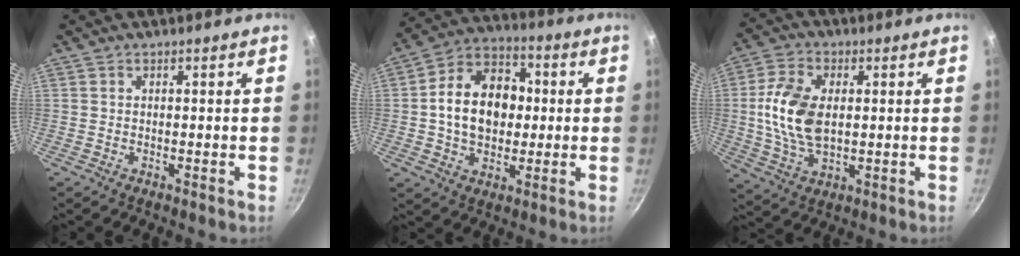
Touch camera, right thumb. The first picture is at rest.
{"total": 15.5, "force": [0.6, 11.1, 10.7], "torque": [-0.149, 0.024, 0.005]}
{"total": 12.9, "force": [0.9, 7.5, 10.4], "torque": [-0.209, 0.000, 0.020]}